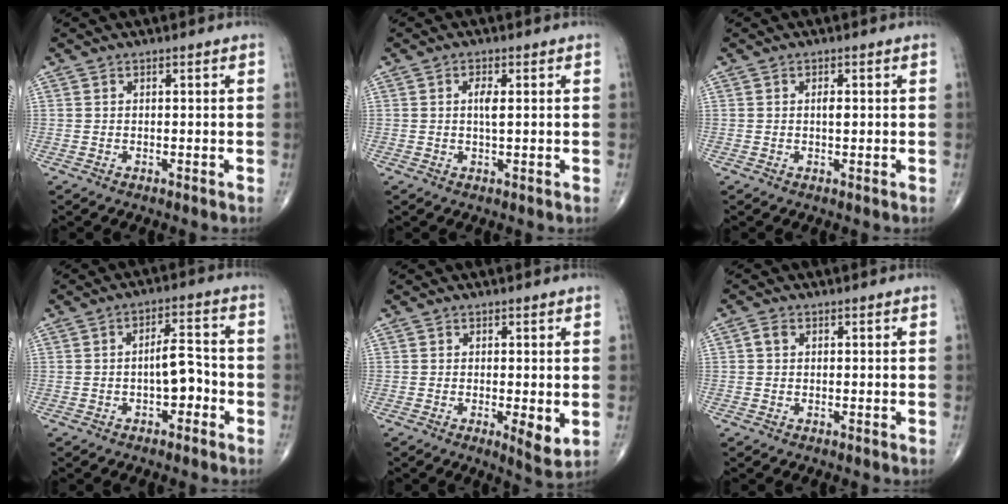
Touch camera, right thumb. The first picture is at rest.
{"total": 2.4, "force": [0.4, 0.6, 2.3], "torque": [-0.044, -0.001, 0.006]}
{"total": 1.4, "force": [0.2, 0.6, 1.3], "torque": [-0.020, 0.001, 0.002]}
{"total": 6.1, "force": [-1.7, 2.9, 5.1], "torque": [-0.064, 0.024, -0.030]}
{"total": 4.5, "force": [-0.6, 1.3, 4.2], "torque": [-0.067, -0.016, -0.011]}
{"total": 1.4, "force": [0.2, 1.1, 0.9], "torque": [-0.014, 0.004, 0.003]}